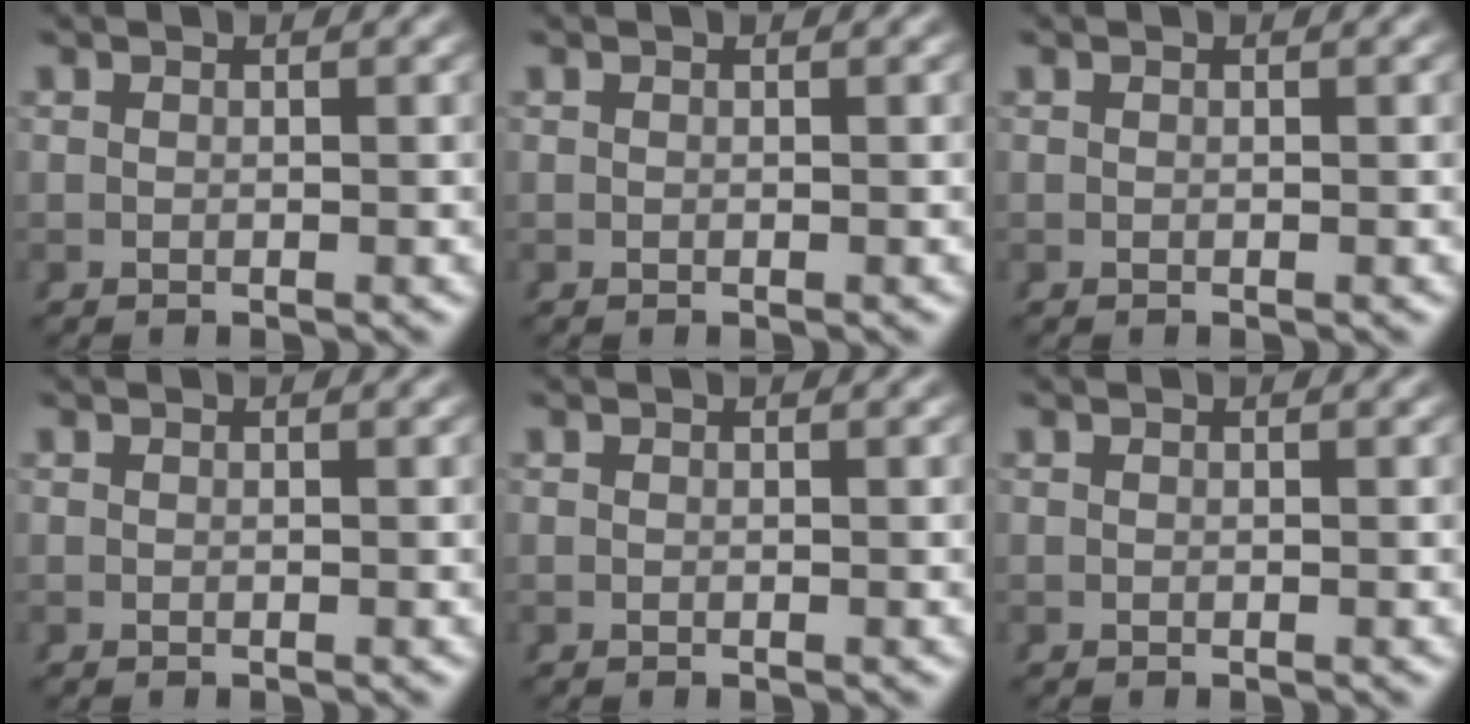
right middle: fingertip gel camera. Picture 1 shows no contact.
{"total": 0.0}
{"total": 0.0}
{"total": 0.0}
{"total": 0.0}
{"total": 0.0}